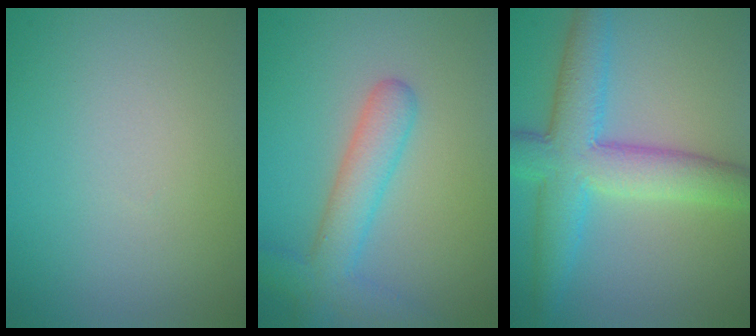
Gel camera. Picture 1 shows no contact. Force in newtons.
{"total": 4.0, "press": 4.0, "slide": 0.2}
{"total": 7.4, "press": 7.4, "slide": 0.1}